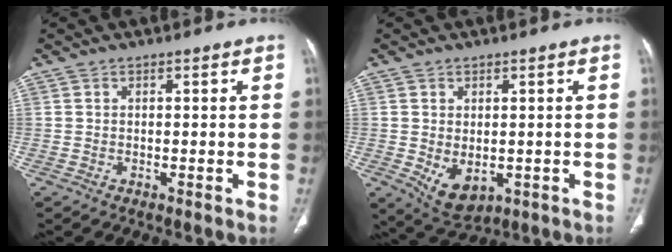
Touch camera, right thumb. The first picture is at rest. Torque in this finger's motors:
{"motor_torque": [-0.34, 0.58, 0.24, 0.79, -0.02]}